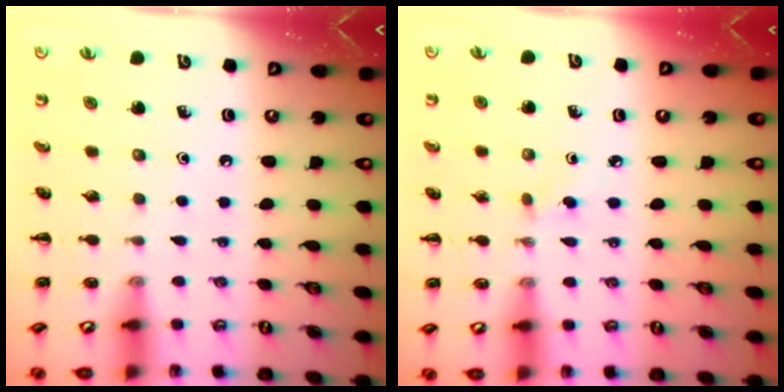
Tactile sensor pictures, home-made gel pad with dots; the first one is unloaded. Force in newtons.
{"total": 3.2, "press": 2.9, "slide": 1.3}